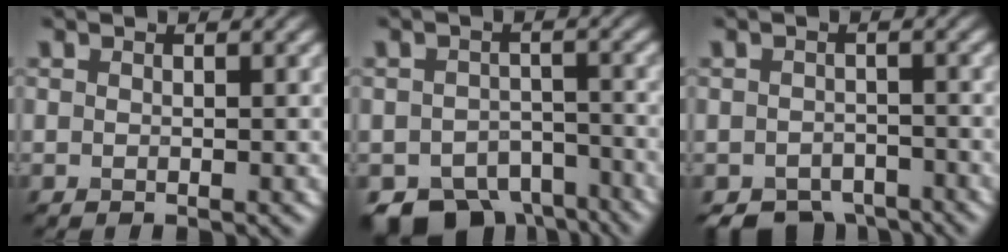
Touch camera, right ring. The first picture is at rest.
{"total": 7.2, "force": [-5.3, 3.7, 3.0], "torque": [-0.035, -0.016, -0.087]}
{"total": 3.5, "force": [-2.9, 1.8, 0.9], "torque": [0.000, -0.007, -0.047]}